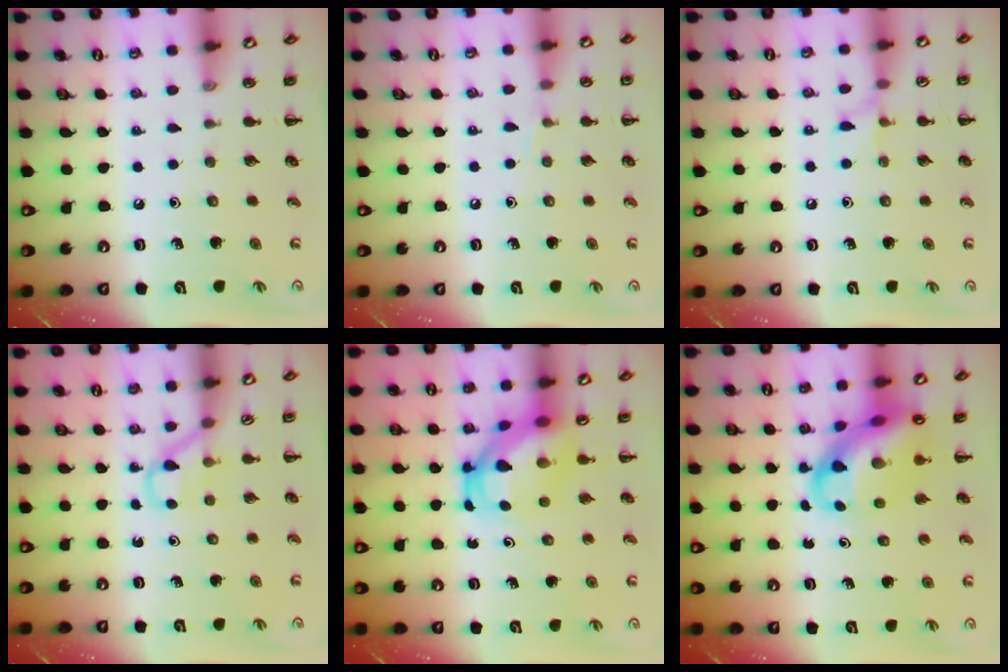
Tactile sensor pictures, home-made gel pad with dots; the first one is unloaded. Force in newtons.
{"total": 3.8, "press": 3.6, "slide": 1.2}
{"total": 5.1, "press": 4.8, "slide": 1.7}
{"total": 2.6, "press": 2.4, "slide": 0.9}
{"total": 5.8, "press": 5.7, "slide": 1.1}
{"total": 11.5, "press": 11.0, "slide": 3.2}